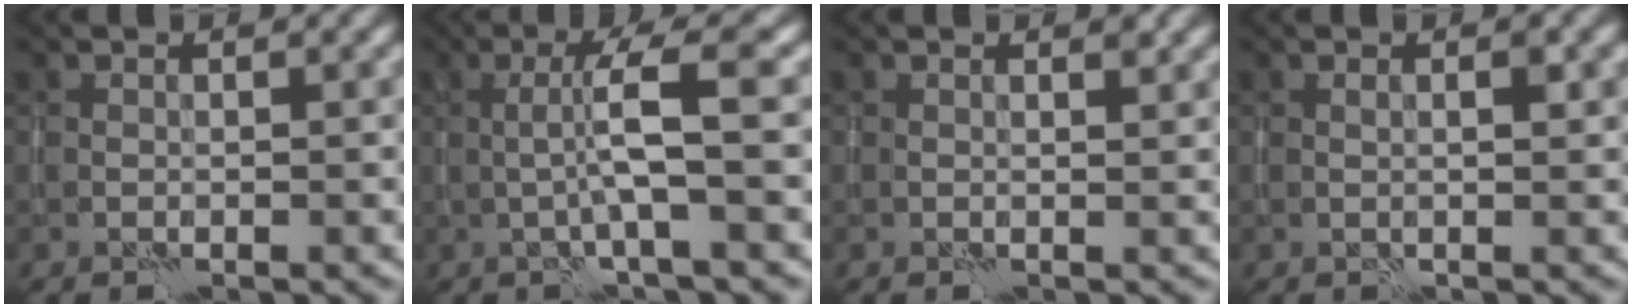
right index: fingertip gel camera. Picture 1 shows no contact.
{"total": 4.3, "force": [-0.3, 0.4, 4.3], "torque": [-0.076, 0.008, -0.007]}
{"total": 0.9, "force": [0.7, 0.2, 0.6], "torque": [-0.008, -0.002, 0.009]}
{"total": 1.3, "force": [0.2, 0.3, 1.3], "torque": [-0.019, -0.001, 0.003]}